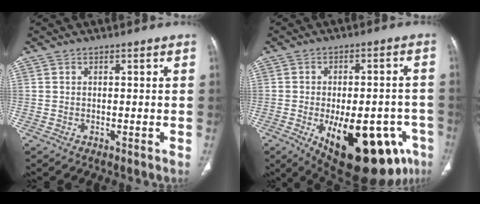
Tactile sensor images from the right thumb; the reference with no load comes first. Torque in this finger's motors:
{"motor_torque": [2.55, 2.46, 1.32, -1.33, 0.43]}